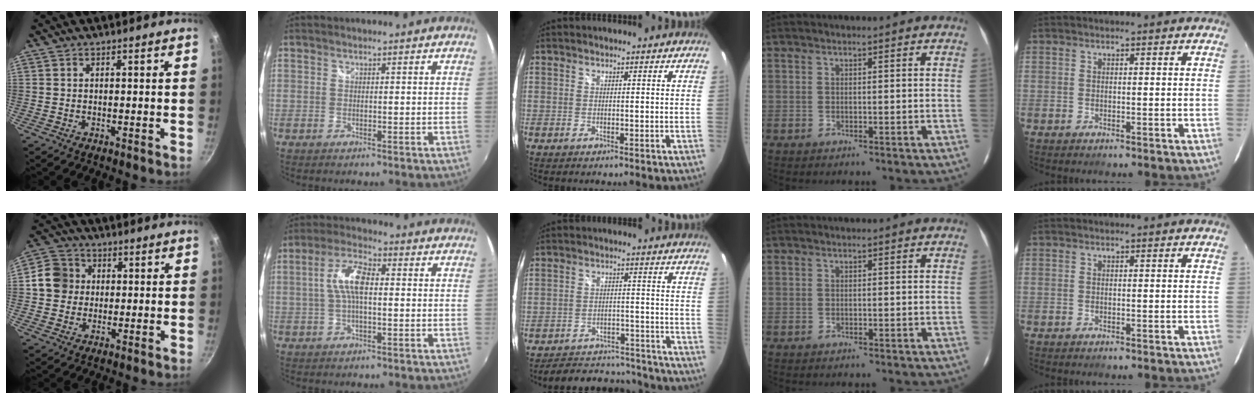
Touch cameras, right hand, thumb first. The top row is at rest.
{"thumb": {"total": 7.8, "force": [0.8, 7.2, 3.0], "torque": [-0.021, 0.011, -0.003]}, "index": {"total": 7.4, "force": [0.3, 2.8, 6.8], "torque": [-0.139, 0.016, 0.003]}, "middle": {"total": 15.1, "force": [-13.5, 5.0, 4.4], "torque": [-0.097, 0.021, -0.169]}}